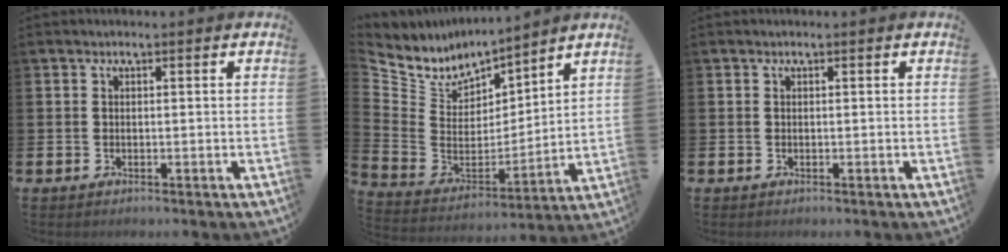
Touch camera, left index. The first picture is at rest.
{"total": 6.9, "force": [6.5, 2.4, -0.5], "torque": [-0.050, -0.063, 0.115]}
{"total": 0.0}